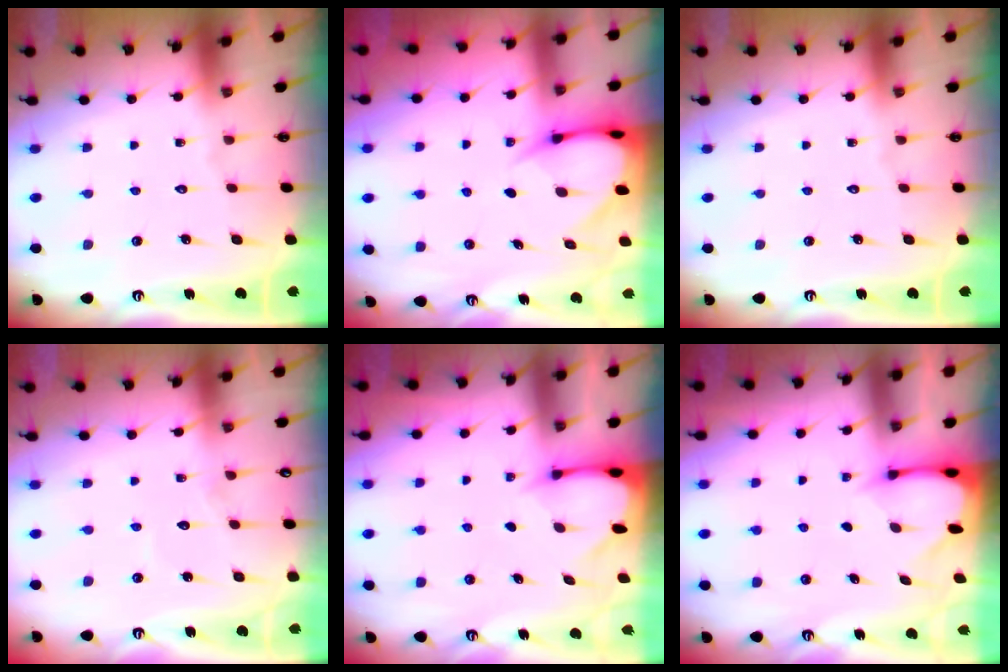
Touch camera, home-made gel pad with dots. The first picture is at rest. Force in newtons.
{"total": 5.4, "press": 5.4, "slide": 0.7}
{"total": 0.0}
{"total": 5.7, "press": 5.7, "slide": 0.5}
{"total": 2.6, "press": 2.5, "slide": 0.4}
{"total": 2.4, "press": 2.3, "slide": 0.3}